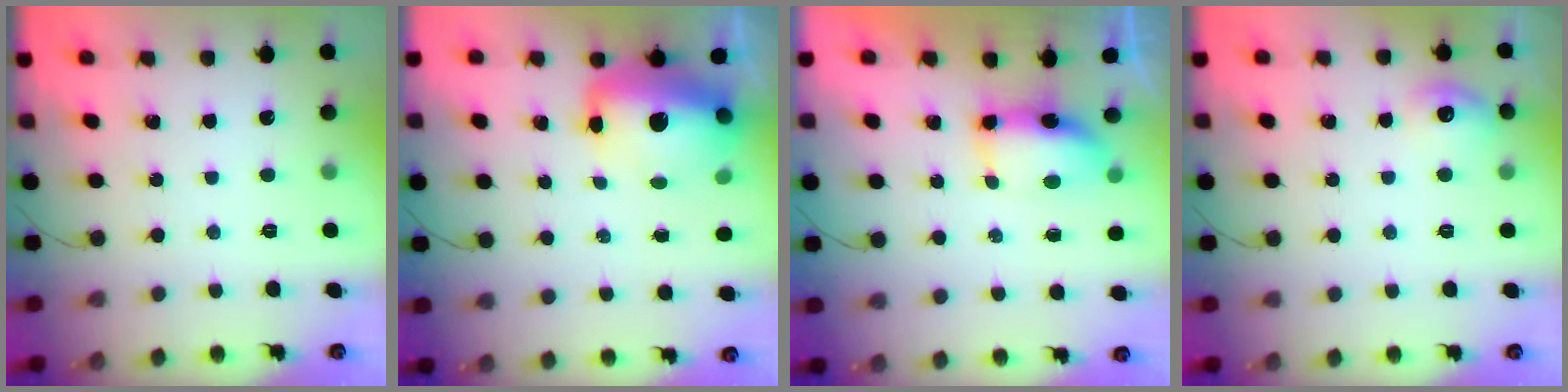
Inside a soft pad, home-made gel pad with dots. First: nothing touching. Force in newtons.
{"total": 16.0, "press": 15.5, "slide": 3.9}
{"total": 7.9, "press": 7.5, "slide": 2.5}
{"total": 8.5, "press": 8.4, "slide": 1.5}